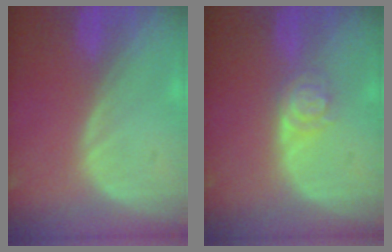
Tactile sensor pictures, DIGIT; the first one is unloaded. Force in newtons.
{"total": 4.0, "press": 3.7, "slide": 1.5}